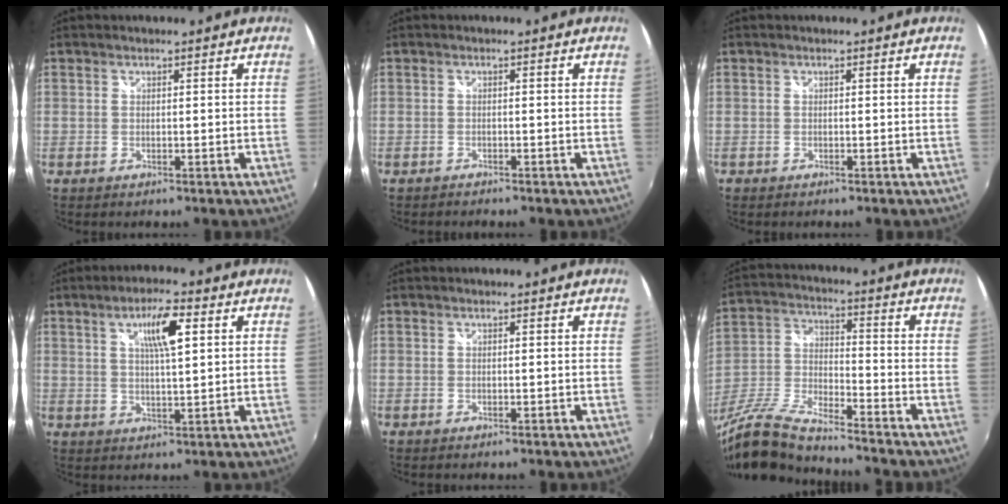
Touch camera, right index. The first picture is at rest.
{"total": 1.5, "force": [-1.4, 0.3, 0.0], "torque": [-0.008, -0.008, -0.025]}
{"total": 1.0, "force": [-0.7, 0.6, -0.3], "torque": [0.001, -0.002, -0.013]}
{"total": 7.3, "force": [2.8, 1.4, 6.6], "torque": [-0.111, 0.006, 0.047]}
{"total": 0.0}
{"total": 16.6, "force": [-13.8, 2.3, 9.0], "torque": [-0.200, -0.032, -0.271]}